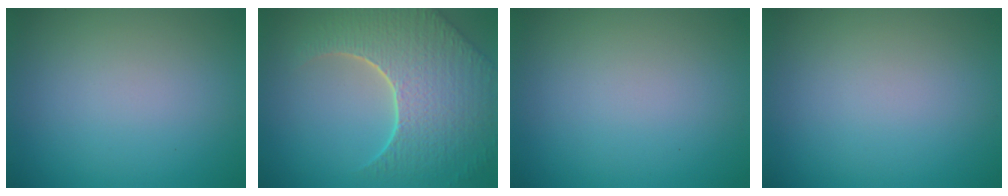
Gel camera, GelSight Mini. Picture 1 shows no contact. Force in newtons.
{"total": 8.6, "press": 6.2, "slide": 6.0}
{"total": 0.0}
{"total": 0.0}